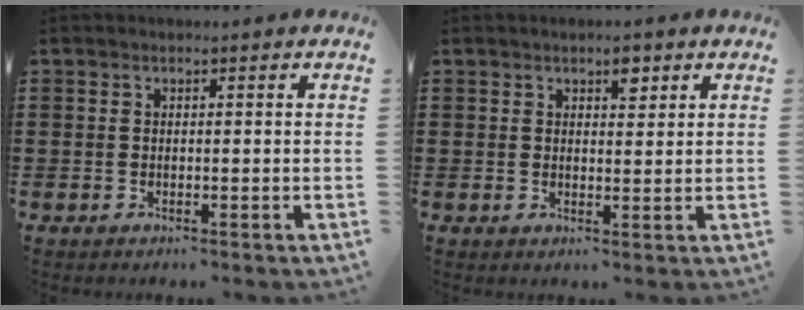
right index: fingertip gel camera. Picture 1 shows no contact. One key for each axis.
{"total": 2.9, "fx": 1.8, "fy": 1.3, "fz": 1.8, "tx": -0.016, "ty": -0.005, "tz": 0.027}